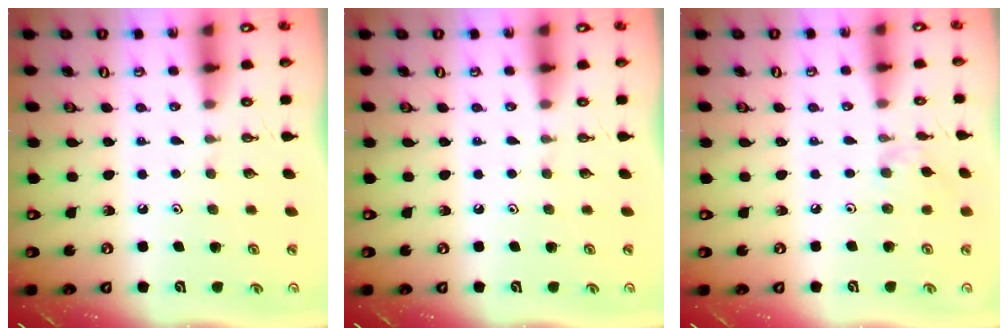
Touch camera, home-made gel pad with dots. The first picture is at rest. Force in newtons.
{"total": 0.0}
{"total": 1.3, "press": 1.3, "slide": 0.4}